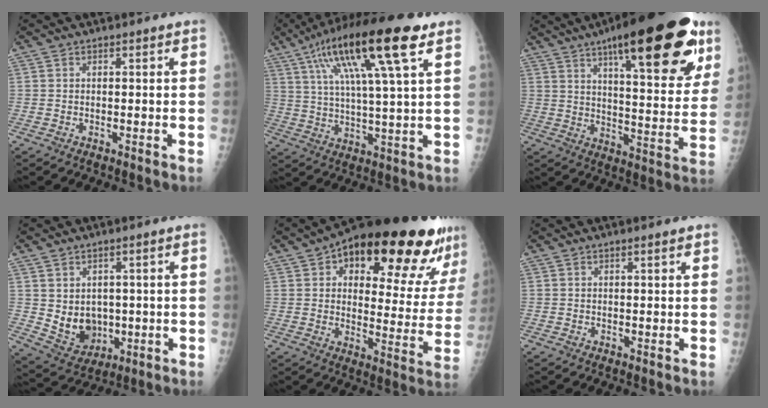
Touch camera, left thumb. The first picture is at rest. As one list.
[{"total": 19.9, "force": [9.3, 3.4, 17.3], "torque": [-0.305, -0.001, 0.154]}, {"total": 28.3, "force": [15.9, 8.0, 21.9], "torque": [-0.281, -0.038, 0.229]}, {"total": 8.0, "force": [0.0, 6.6, 4.6], "torque": [-0.044, -0.013, 0.028]}, {"total": 26.3, "force": [15.4, 9.7, 19.0], "torque": [-0.228, -0.034, 0.213]}, {"total": 1.0, "force": [0.6, 0.1, 0.8], "torque": [-0.010, -0.001, 0.009]}]